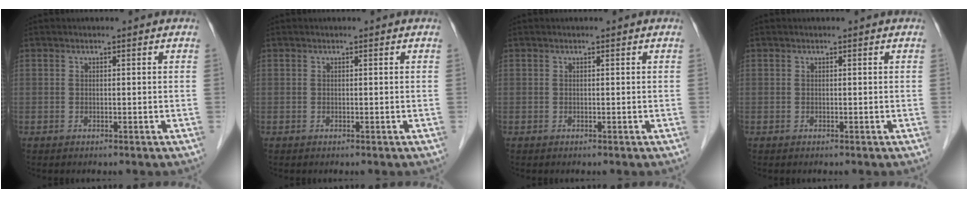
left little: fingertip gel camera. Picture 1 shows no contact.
{"total": 0.0}
{"total": 0.0}
{"total": 0.0}